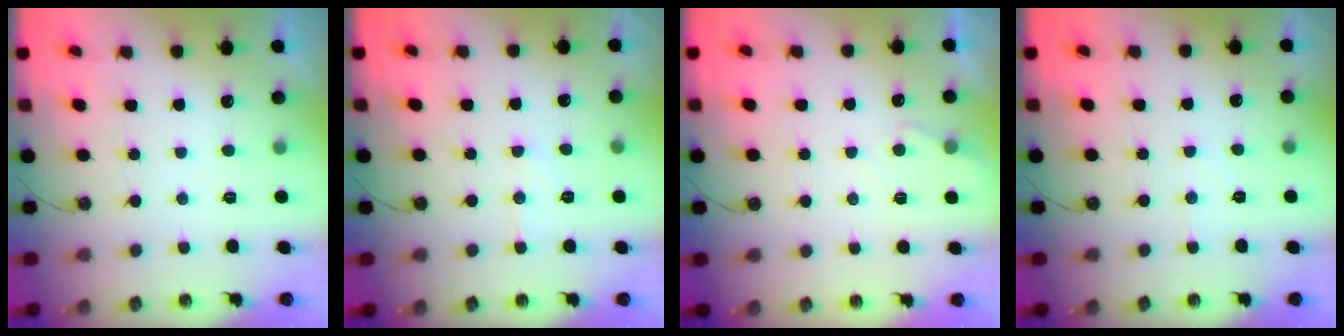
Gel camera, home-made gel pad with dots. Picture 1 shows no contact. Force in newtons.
{"total": 6.0, "press": 6.0, "slide": 0.5}
{"total": 4.6, "press": 4.5, "slide": 0.5}
{"total": 4.4, "press": 4.3, "slide": 0.7}